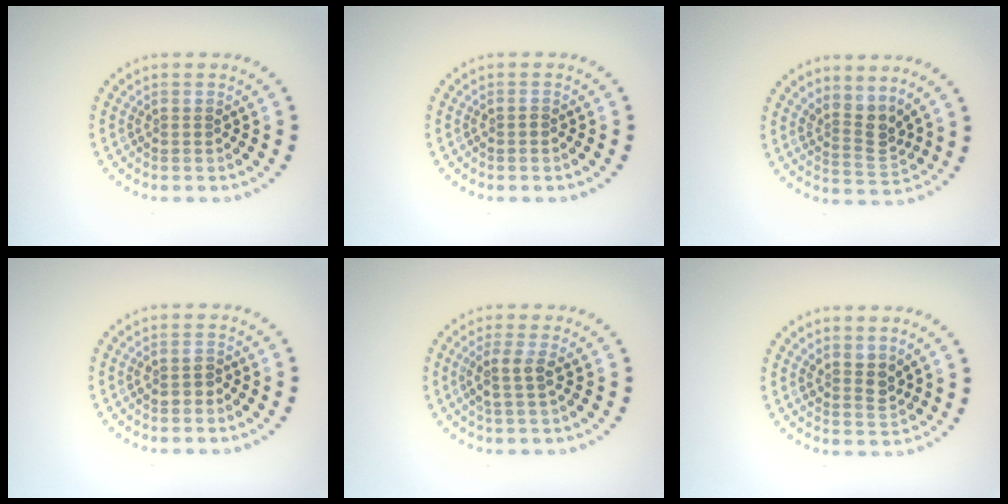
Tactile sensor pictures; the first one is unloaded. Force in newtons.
{"total": 0.7, "press": 0.7, "slide": 0.1}
{"total": 2.9, "press": 2.1, "slide": 2.0}
{"total": 1.4, "press": 1.3, "slide": 0.5}
{"total": 2.0, "press": 1.7, "slide": 1.1}
{"total": 1.9, "press": 1.6, "slide": 1.0}